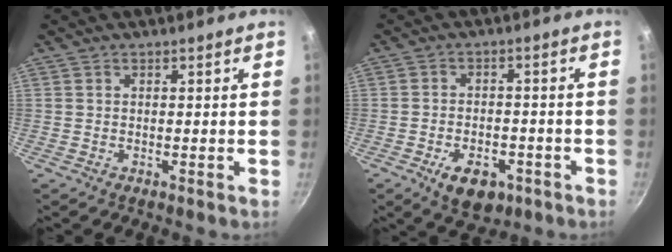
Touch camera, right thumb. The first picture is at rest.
{"total": 8.8, "force": [-4.2, 5.3, 5.6], "torque": [-0.060, 0.017, -0.056]}